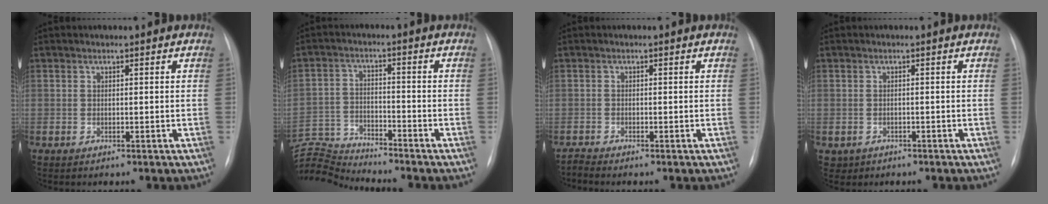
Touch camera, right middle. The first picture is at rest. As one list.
[{"total": 7.7, "force": [-7.4, -1.6, -1.1], "torque": [0.010, 0.001, -0.141]}, {"total": 0.9, "force": [-0.8, -0.4, -0.1], "torque": [0.001, -0.009, -0.015]}, {"total": 1.4, "force": [-0.7, 1.2, 0.1], "torque": [-0.006, 0.004, -0.006]}]